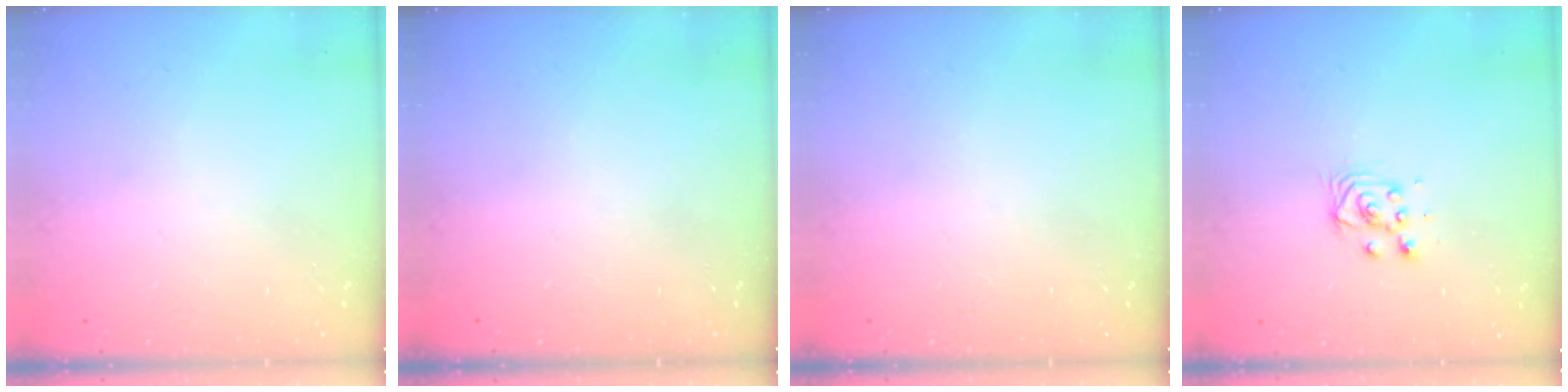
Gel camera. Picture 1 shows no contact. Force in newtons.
{"total": 0.0}
{"total": 0.0}
{"total": 3.7, "press": 3.7, "slide": 0.3}